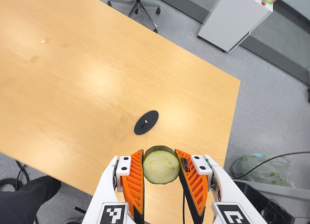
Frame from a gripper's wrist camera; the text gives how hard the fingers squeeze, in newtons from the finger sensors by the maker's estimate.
{"total": 9.7, "left": 9.2, "right": 10.2}